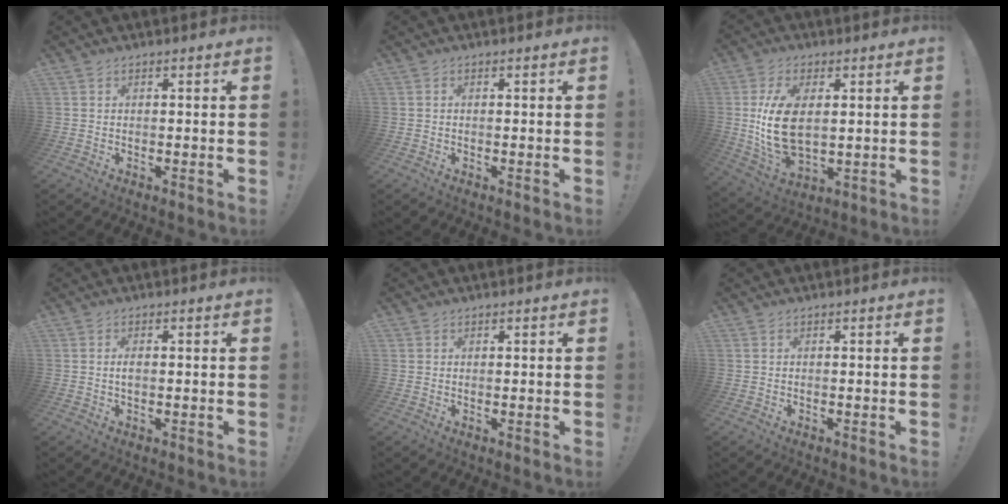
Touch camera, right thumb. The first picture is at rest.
{"total": 0.0}
{"total": 14.4, "force": [1.6, 8.5, 11.5], "torque": [-0.223, -0.011, 0.033]}
{"total": 1.3, "force": [-0.2, 0.5, 1.2], "torque": [-0.021, 0.002, -0.006]}
{"total": 0.8, "force": [0.6, 0.5, 0.0], "torque": [-0.001, 0.001, 0.012]}
{"total": 0.0}